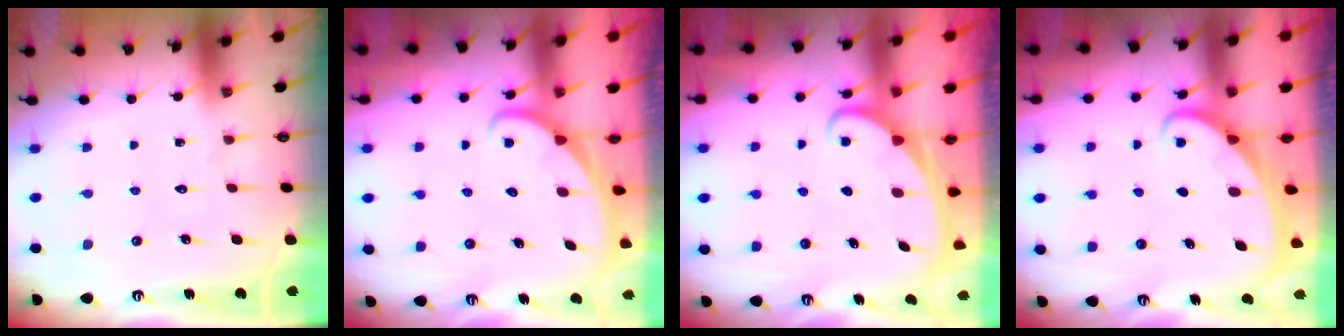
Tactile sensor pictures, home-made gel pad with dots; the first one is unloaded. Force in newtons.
{"total": 2.0, "press": 2.0, "slide": 0.1}
{"total": 2.4, "press": 2.4, "slide": 0.3}
{"total": 1.8, "press": 1.8, "slide": 0.1}